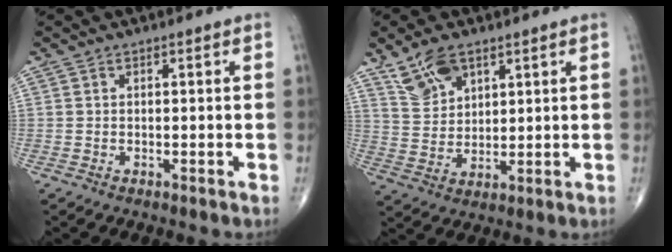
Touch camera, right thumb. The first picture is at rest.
{"total": 7.8, "force": [5.1, 4.1, 4.3], "torque": [-0.067, -0.019, 0.106]}